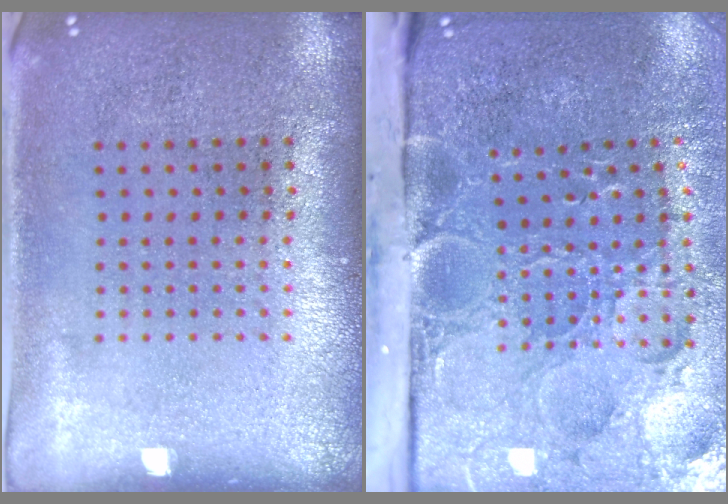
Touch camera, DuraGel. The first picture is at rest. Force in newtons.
{"total": 5.3, "press": 4.1, "slide": 3.3}